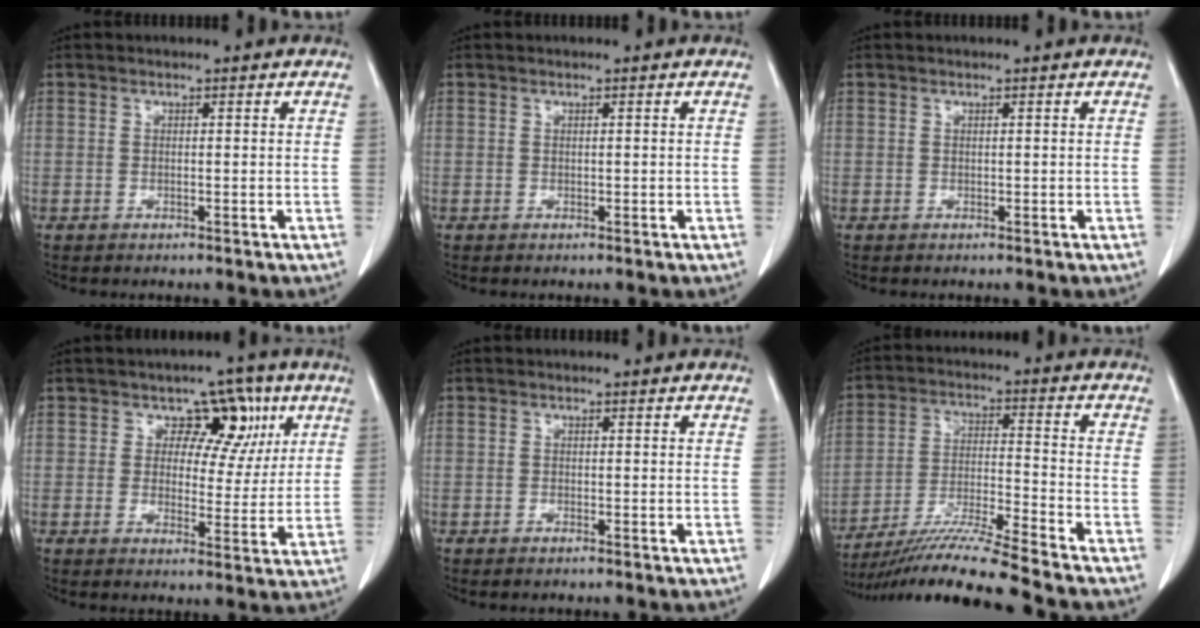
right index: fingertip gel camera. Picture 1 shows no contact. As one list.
[{"total": 0.0}, {"total": 0.0}, {"total": 7.3, "force": [3.0, 5.5, 3.8], "torque": [-0.019, 0.014, 0.037]}, {"total": 0.7, "force": [-0.7, 0.1, 0.3], "torque": [-0.010, -0.001, -0.010]}, {"total": 14.4, "force": [-12.6, -2.0, 6.6], "torque": [-0.110, -0.017, -0.218]}]